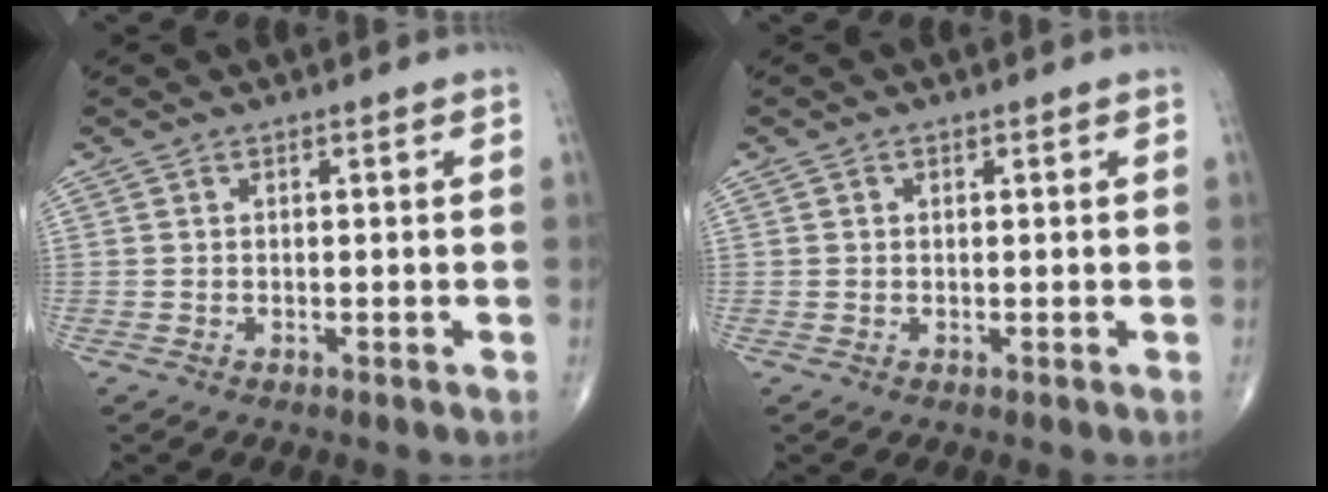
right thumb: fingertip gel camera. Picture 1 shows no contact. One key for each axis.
{"total": 0.5, "fx": 0.2, "fy": 0.5, "fz": 0.1, "tx": 0.001, "ty": 0.000, "tz": 0.003}